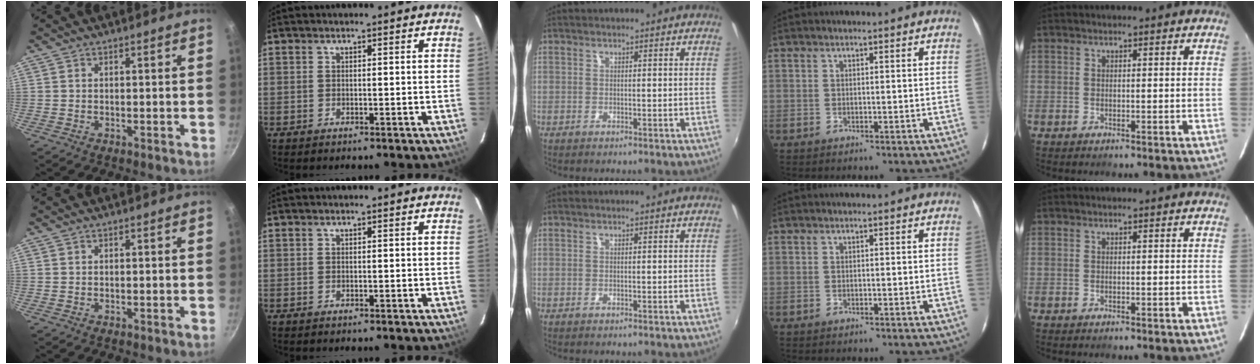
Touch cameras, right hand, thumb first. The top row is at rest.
{}